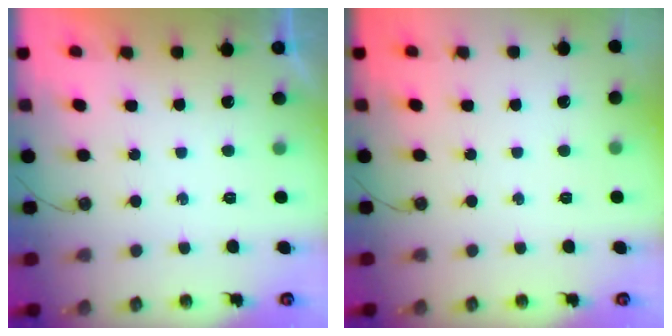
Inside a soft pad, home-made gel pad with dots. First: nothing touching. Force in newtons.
{"total": 0.0}